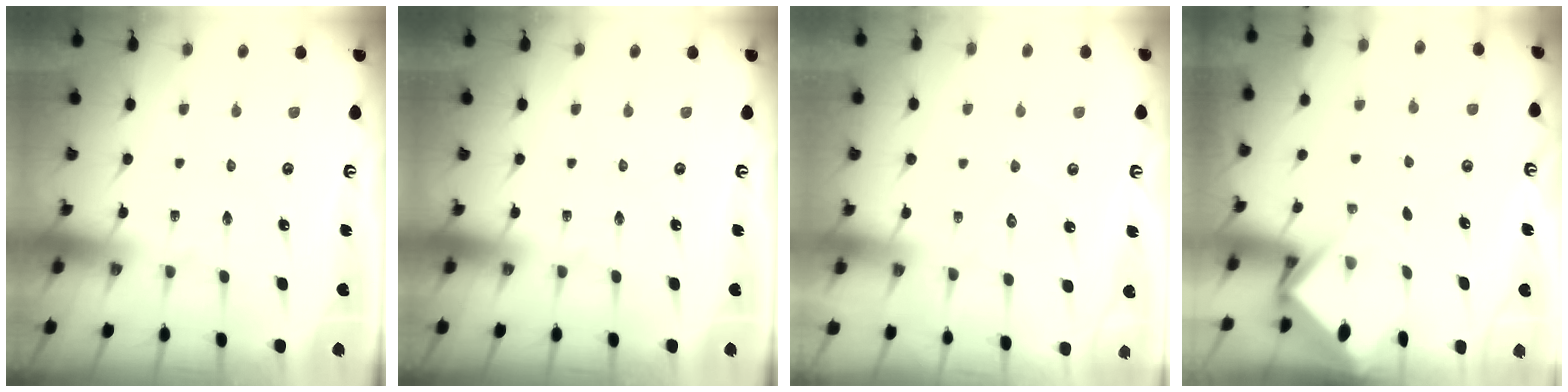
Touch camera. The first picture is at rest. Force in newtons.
{"total": 0.0}
{"total": 5.3, "press": 5.3, "slide": 0.6}
{"total": 3.2, "press": 3.2, "slide": 0.2}